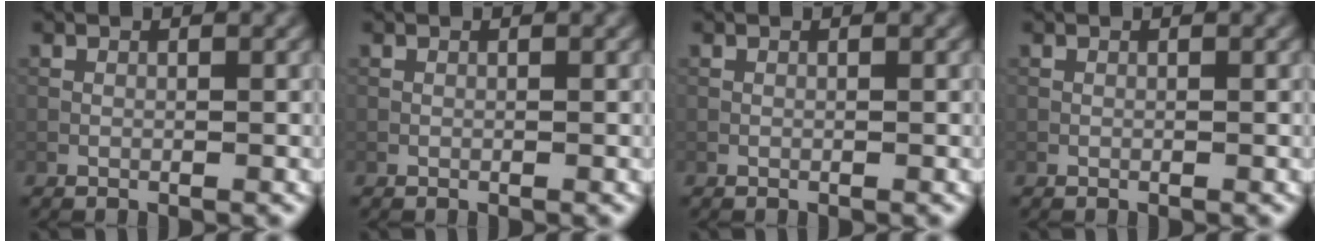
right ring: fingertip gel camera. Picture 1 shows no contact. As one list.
[{"total": 0.0}, {"total": 0.0}, {"total": 0.0}]